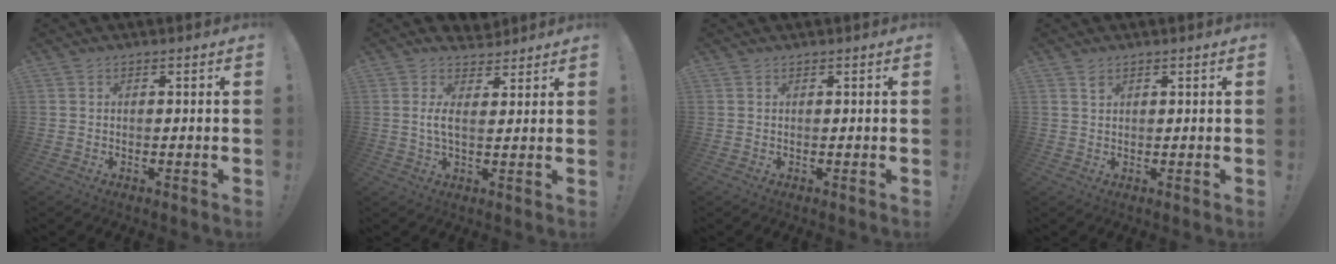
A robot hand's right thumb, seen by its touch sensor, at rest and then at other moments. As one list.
[{"total": 5.0, "force": [2.6, 2.0, 3.8], "torque": [-0.057, -0.015, 0.045]}, {"total": 0.0}, {"total": 1.3, "force": [1.0, 0.7, 0.6], "torque": [0.004, -0.007, 0.015]}]